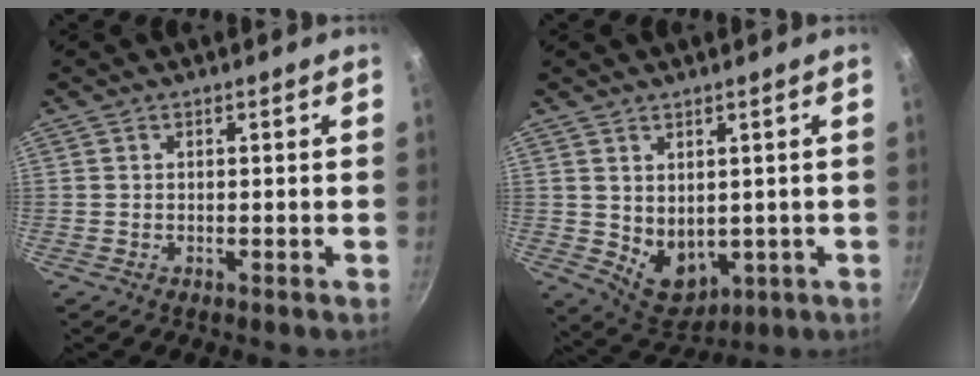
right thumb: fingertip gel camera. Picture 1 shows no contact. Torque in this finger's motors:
{"motor_torque": [-0.97, 0.56, 0.31, 0.54, 0.03]}